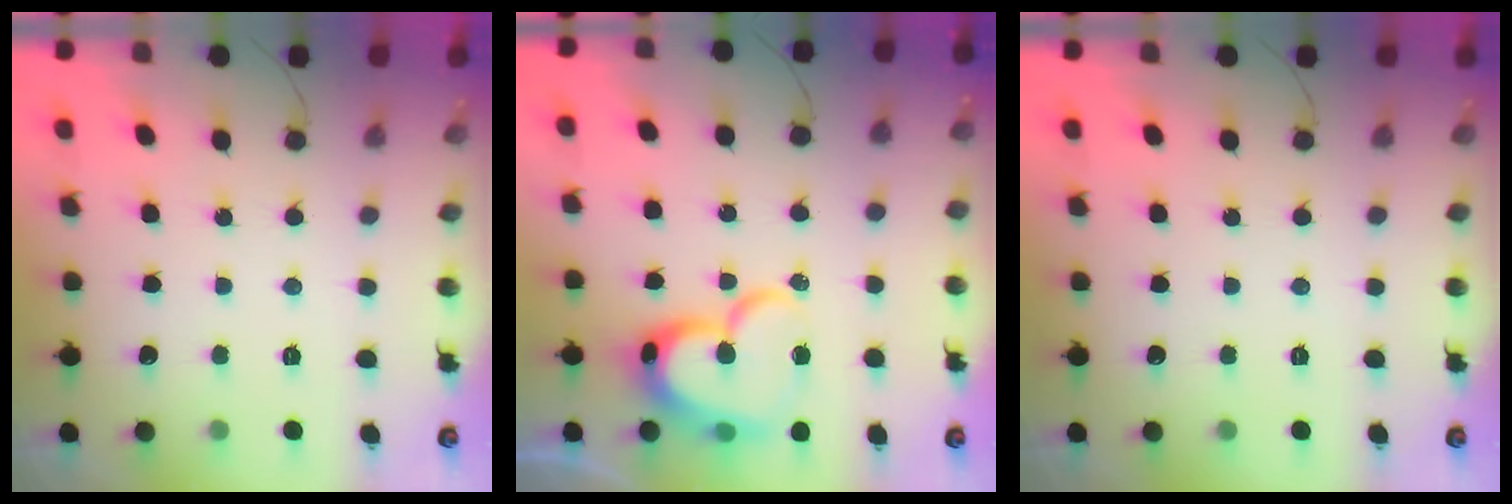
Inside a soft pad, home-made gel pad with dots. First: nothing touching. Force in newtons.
{"total": 18.6, "press": 18.6, "slide": 1.4}
{"total": 0.0}